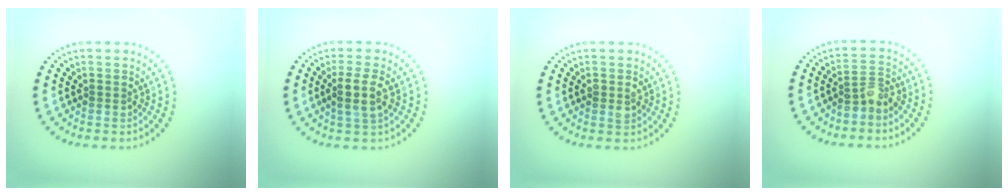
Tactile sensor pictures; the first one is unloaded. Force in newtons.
{"total": 2.8, "press": 2.5, "slide": 1.3}
{"total": 1.1, "press": 1.1, "slide": 0.0}
{"total": 2.0, "press": 1.6, "slide": 1.2}